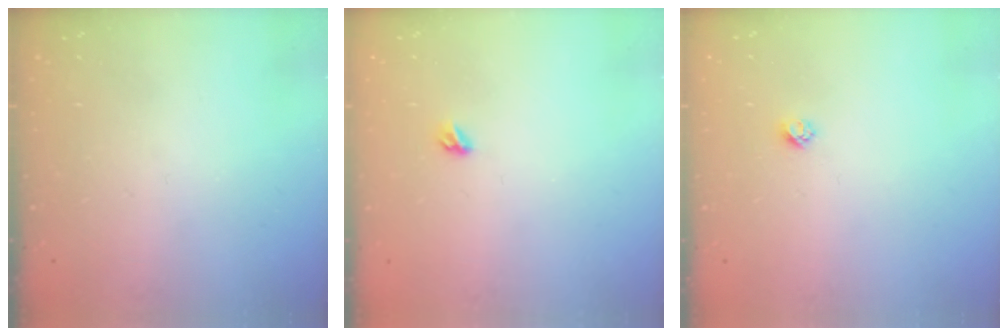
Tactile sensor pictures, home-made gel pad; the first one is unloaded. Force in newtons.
{"total": 3.4, "press": 3.3, "slide": 0.8}
{"total": 2.4, "press": 2.4, "slide": 0.2}